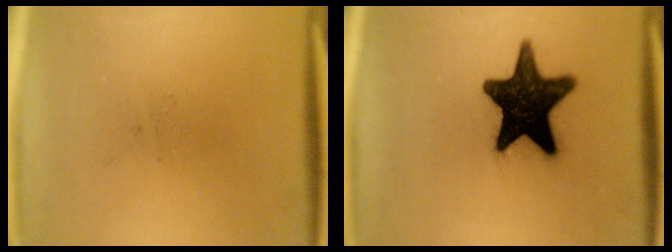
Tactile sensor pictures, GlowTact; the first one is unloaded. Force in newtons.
{"total": 16.6}